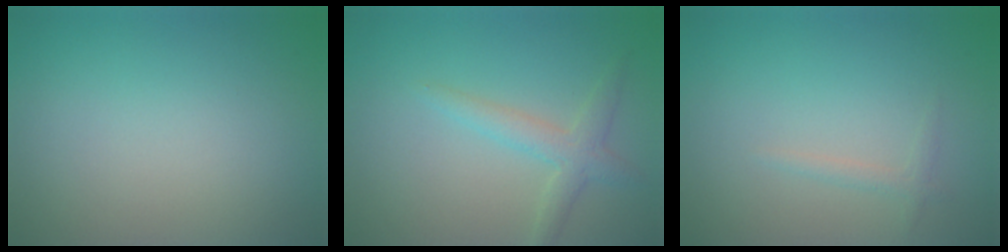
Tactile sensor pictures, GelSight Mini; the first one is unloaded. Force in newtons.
{"total": 2.4, "press": 2.4, "slide": 0.1}
{"total": 0.9, "press": 0.9, "slide": 0.1}